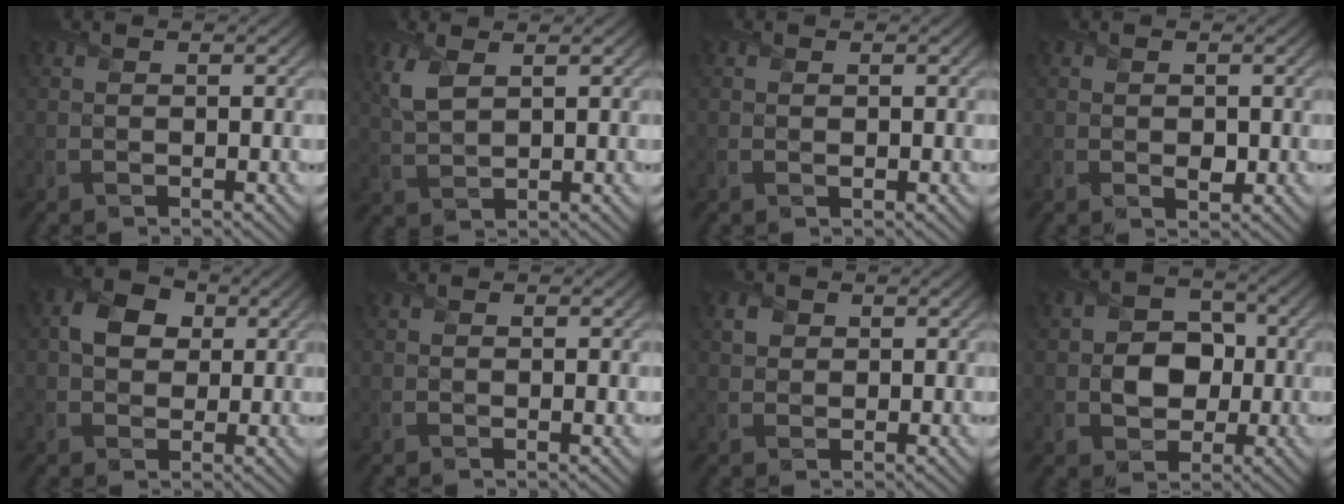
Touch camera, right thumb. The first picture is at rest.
{"total": 4.0, "force": [1.9, 1.7, 3.0], "torque": [-0.085, 0.005, 0.044]}
{"total": 0.0}
{"total": 1.2, "force": [-0.1, 0.9, 0.8], "torque": [-0.016, -0.003, 0.000]}
{"total": 4.5, "force": [1.0, 3.6, 2.5], "torque": [-0.051, 0.010, 0.012]}
{"total": 0.0}
{"total": 1.6, "force": [0.8, 1.3, 0.3], "torque": [-0.010, 0.000, 0.013]}
{"total": 5.5, "force": [-0.6, 4.6, 3.0], "torque": [-0.052, -0.003, -0.022]}